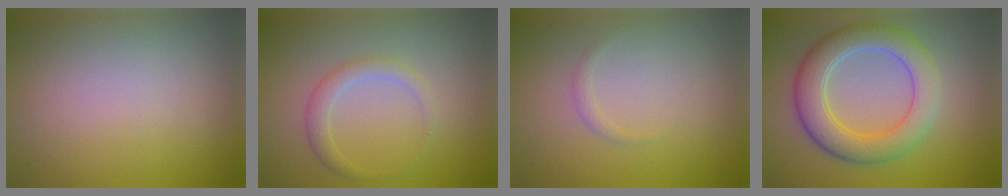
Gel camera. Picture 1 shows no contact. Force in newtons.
{"total": 1.8, "press": 1.8, "slide": 0.0}
{"total": 0.6, "press": 0.6, "slide": 0.0}
{"total": 5.0, "press": 5.0, "slide": 0.4}